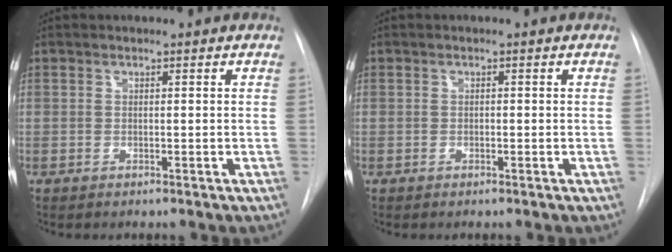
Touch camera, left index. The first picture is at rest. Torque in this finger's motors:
{"motor_torque": [-0.31, 0.37, -0.05, -0.01]}